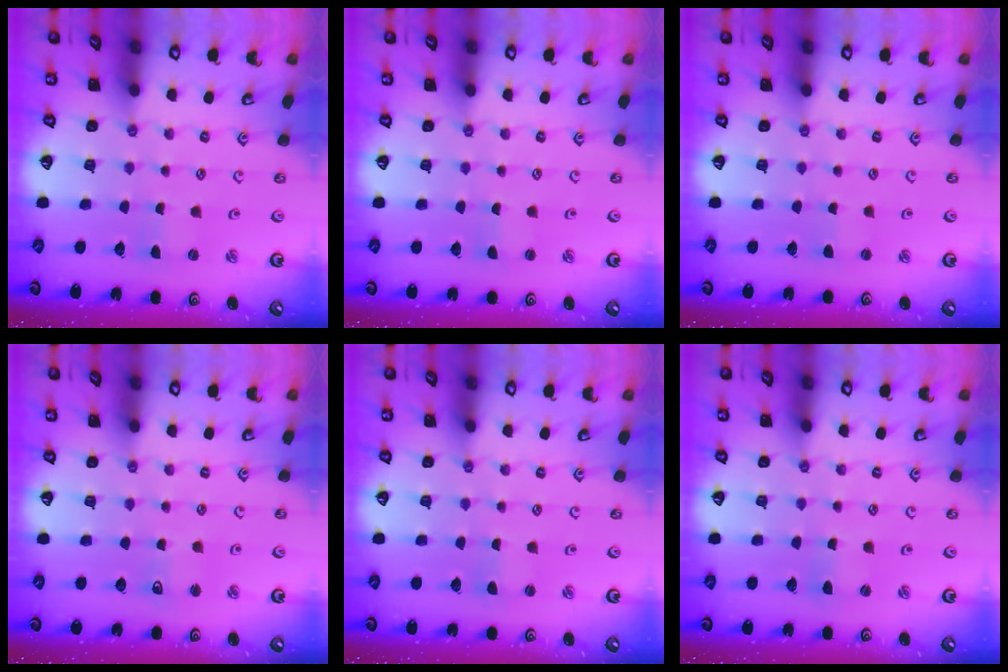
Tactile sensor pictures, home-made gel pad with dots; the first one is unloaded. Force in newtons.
{"total": 0.7, "press": 0.7, "slide": 0.1}
{"total": 1.7, "press": 1.7, "slide": 0.3}
{"total": 4.9, "press": 4.8, "slide": 0.9}
{"total": 0.6, "press": 0.5, "slide": 0.2}
{"total": 0.9, "press": 0.9, "slide": 0.2}